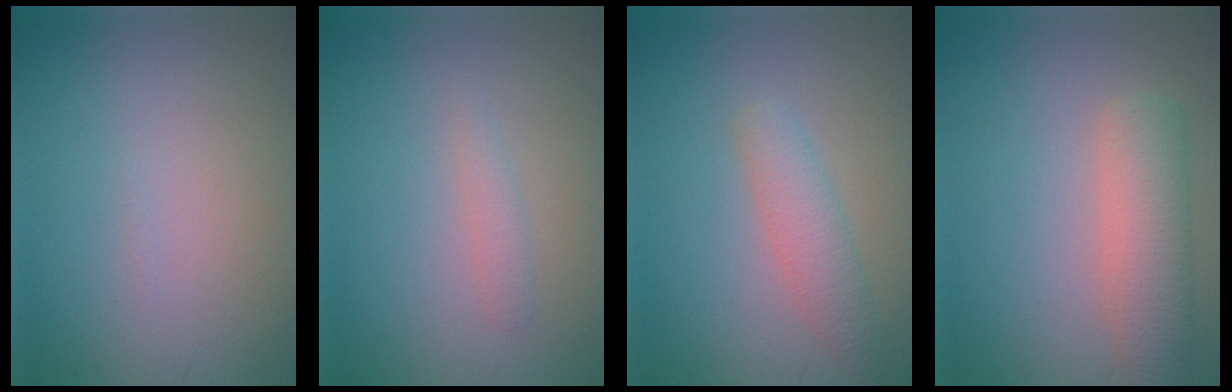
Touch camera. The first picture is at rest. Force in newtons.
{"total": 1.1, "press": 1.1, "slide": 0.0}
{"total": 2.7, "press": 2.7, "slide": 0.1}
{"total": 4.2, "press": 4.2, "slide": 0.2}